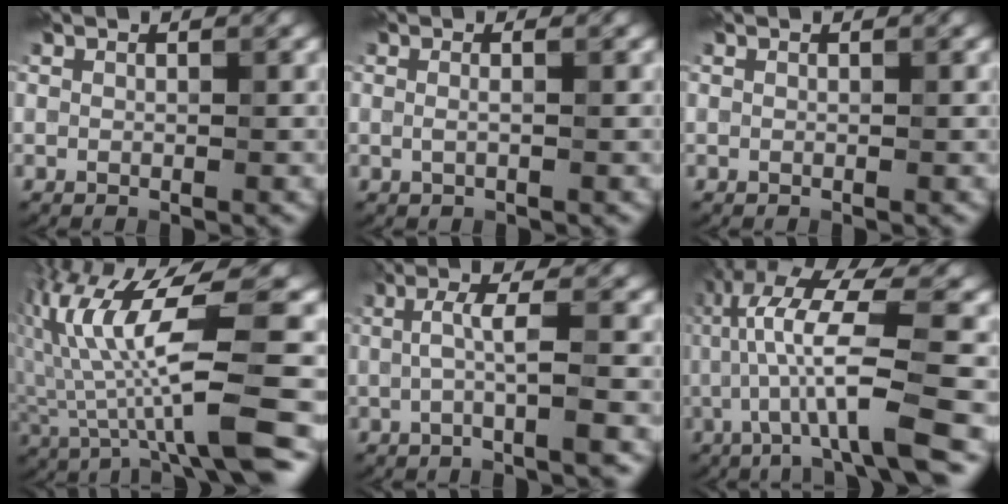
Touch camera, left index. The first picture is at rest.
{"total": 1.2, "force": [0.7, 0.5, 0.9], "torque": [-0.009, -0.007, -0.005]}
{"total": 0.0}
{"total": 11.0, "force": [0.7, 2.2, 10.8], "torque": [-0.190, 0.018, 0.015]}
{"total": 3.9, "force": [-0.4, 0.6, 3.8], "torque": [-0.056, 0.009, -0.018]}
{"total": 9.9, "force": [-0.3, 2.0, 9.7], "torque": [-0.177, 0.018, -0.003]}